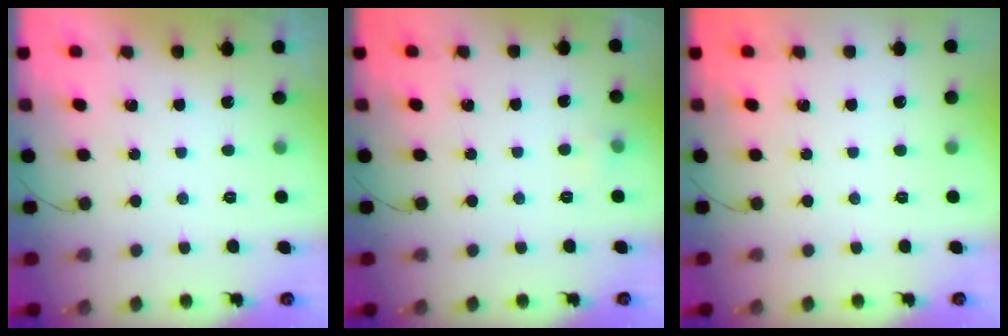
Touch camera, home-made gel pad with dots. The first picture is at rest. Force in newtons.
{"total": 3.4, "press": 3.1, "slide": 1.5}
{"total": 0.0}